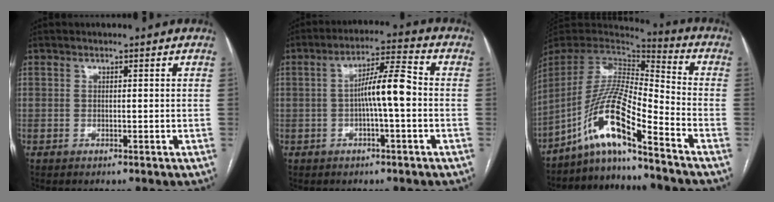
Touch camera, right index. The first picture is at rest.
{"total": 7.5, "force": [-0.7, 0.6, 7.5], "torque": [-0.133, 0.019, -0.014]}
{"total": 13.3, "force": [-9.5, 0.0, 9.3], "torque": [-0.188, 0.010, -0.177]}